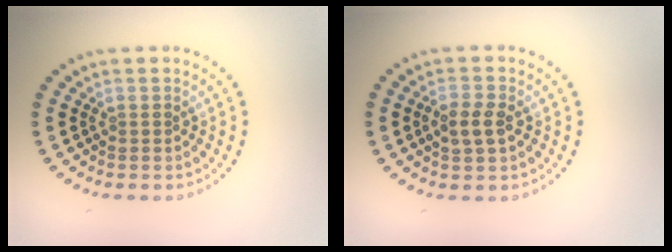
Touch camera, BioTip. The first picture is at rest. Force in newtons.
{"total": 2.4, "press": 2.3, "slide": 0.4}